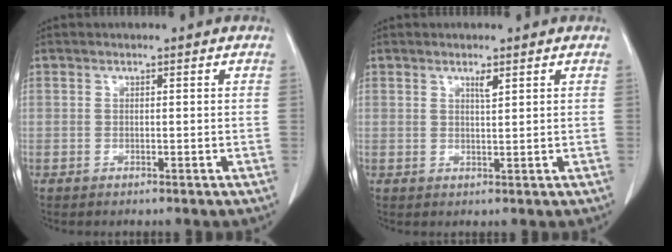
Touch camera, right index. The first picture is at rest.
{"total": 1.4, "force": [0.9, 0.1, 1.0], "torque": [-0.020, -0.005, 0.015]}